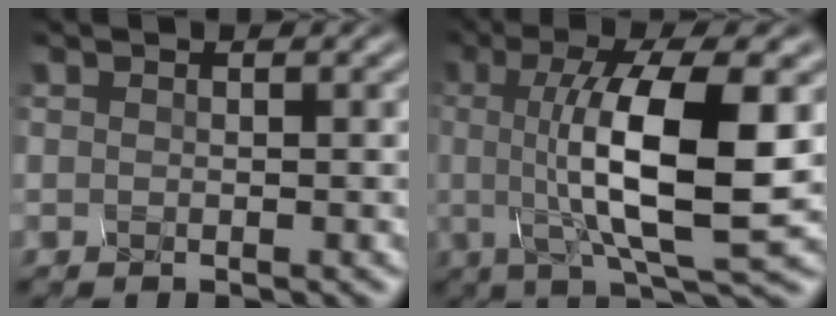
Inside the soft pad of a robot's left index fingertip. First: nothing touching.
{"total": 9.6, "force": [0.2, 2.6, 9.2], "torque": [-0.148, -0.002, 0.015]}